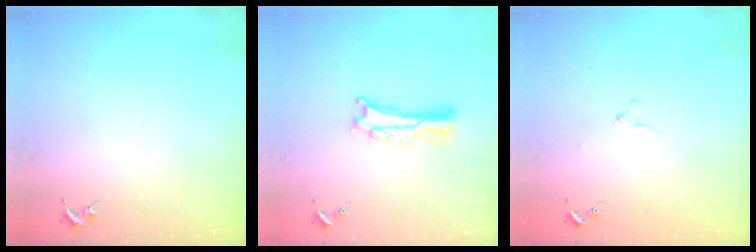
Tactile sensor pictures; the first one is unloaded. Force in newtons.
{"total": 3.1, "press": 3.1, "slide": 0.4}
{"total": 1.1, "press": 1.1, "slide": 0.1}